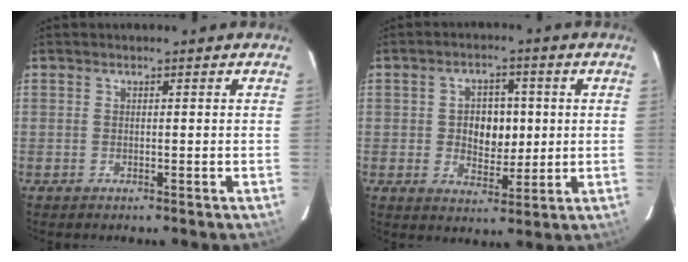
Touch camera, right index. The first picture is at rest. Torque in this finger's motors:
{"motor_torque": [0.01, 0.06, 0.02, 0.01]}